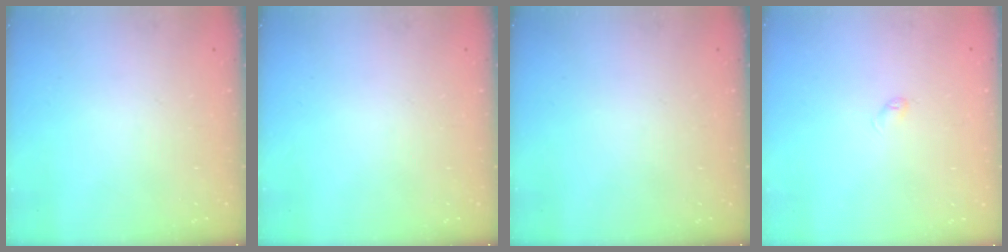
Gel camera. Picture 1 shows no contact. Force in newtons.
{"total": 0.0}
{"total": 0.0}
{"total": 2.7, "press": 2.6, "slide": 0.4}